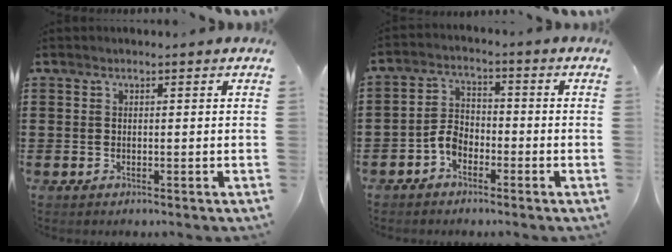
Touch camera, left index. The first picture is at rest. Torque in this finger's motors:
{"motor_torque": [0.60, 0.51, 0.29, 0.07]}